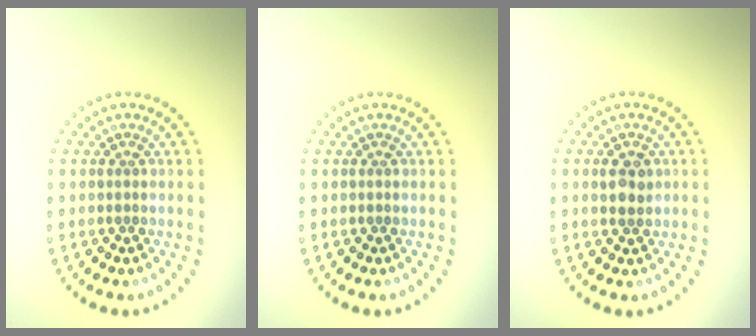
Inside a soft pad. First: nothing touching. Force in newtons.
{"total": 0.0}
{"total": 1.9, "press": 1.9, "slide": 0.5}